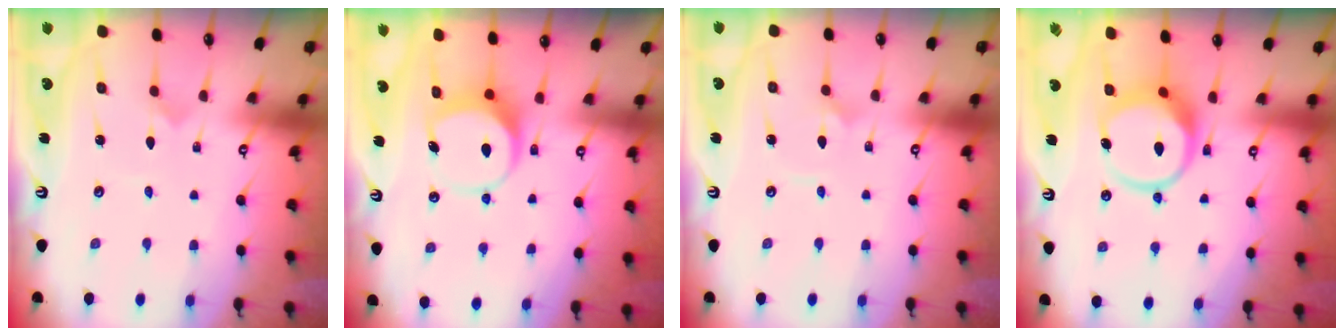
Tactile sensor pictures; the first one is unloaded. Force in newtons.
{"total": 7.2, "press": 7.1, "slide": 0.6}
{"total": 1.8, "press": 1.7, "slide": 0.5}
{"total": 11.0, "press": 10.9, "slide": 1.4}